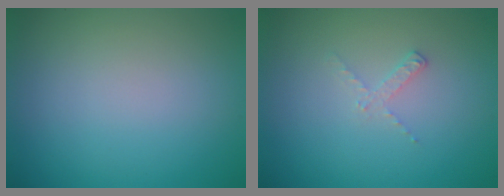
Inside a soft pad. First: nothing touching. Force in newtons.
{"total": 1.1, "press": 1.1, "slide": 0.2}